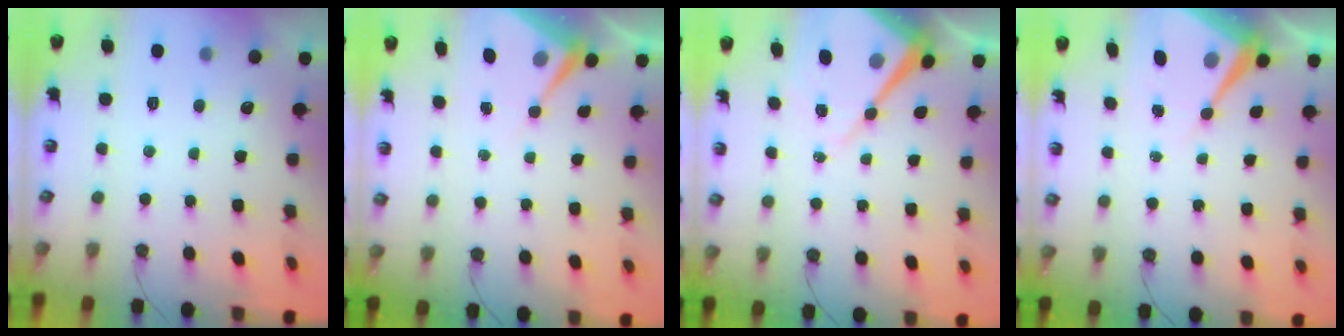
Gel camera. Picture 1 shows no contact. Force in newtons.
{"total": 6.3, "press": 6.3, "slide": 0.7}
{"total": 11.6, "press": 11.5, "slide": 0.8}
{"total": 9.4, "press": 9.4, "slide": 0.4}